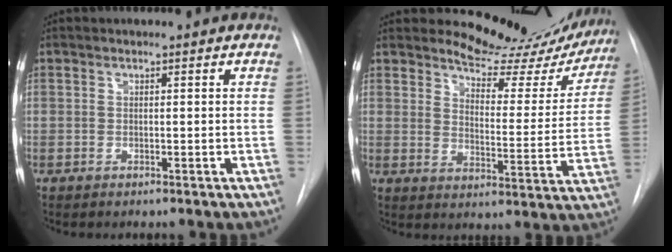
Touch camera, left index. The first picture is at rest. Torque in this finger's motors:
{"motor_torque": [0.92, -0.95, 0.03, -0.01]}